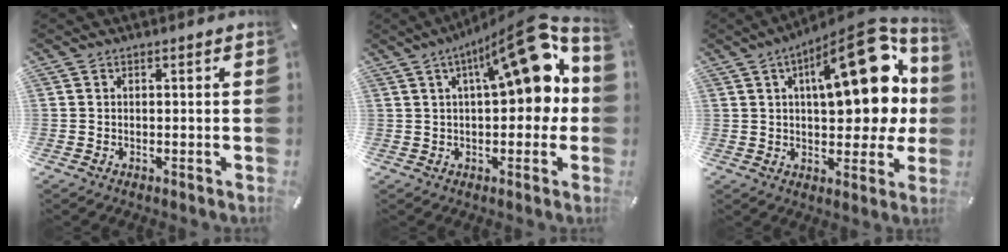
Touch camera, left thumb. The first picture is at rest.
{"total": 18.2, "force": [6.6, 6.9, 15.5], "torque": [-0.191, -0.046, 0.099]}
{"total": 22.5, "force": [7.3, 10.5, 18.5], "torque": [-0.231, -0.039, 0.109]}